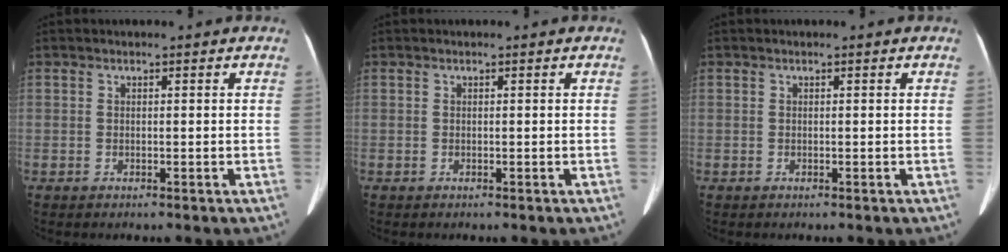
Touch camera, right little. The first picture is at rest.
{"total": 0.0}
{"total": 0.0}